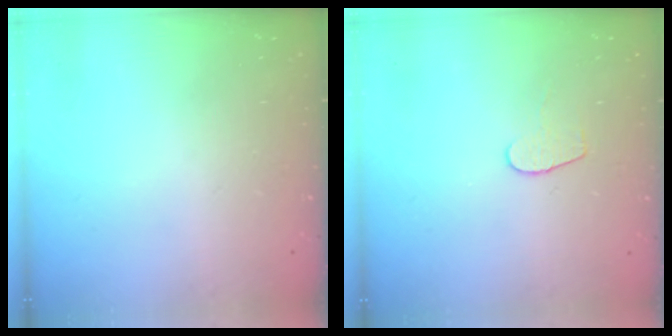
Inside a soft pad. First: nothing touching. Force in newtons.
{"total": 5.4, "press": 5.4, "slide": 0.6}